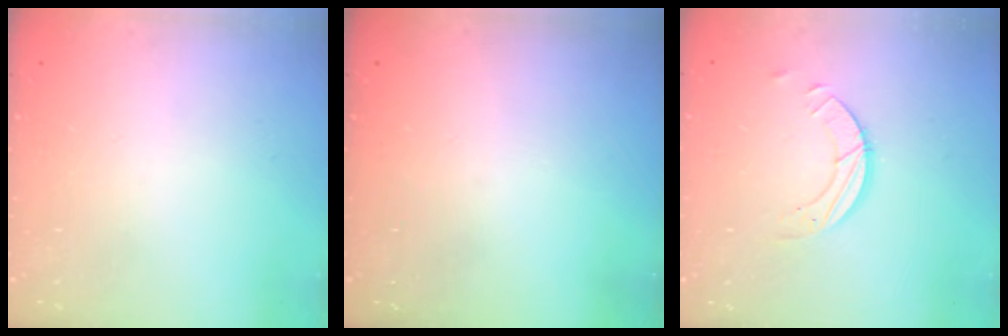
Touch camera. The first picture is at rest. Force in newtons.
{"total": 0.0}
{"total": 3.9, "press": 3.9, "slide": 0.4}